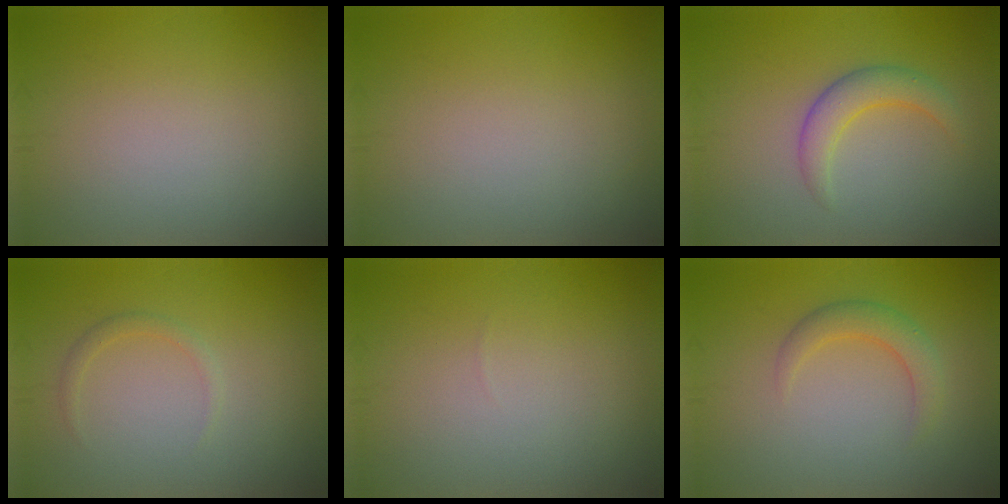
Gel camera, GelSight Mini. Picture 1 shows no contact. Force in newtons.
{"total": 0.0}
{"total": 2.8, "press": 2.8, "slide": 0.2}
{"total": 1.0, "press": 1.0, "slide": 0.0}
{"total": 0.0}
{"total": 2.4, "press": 2.4, "slide": 0.1}